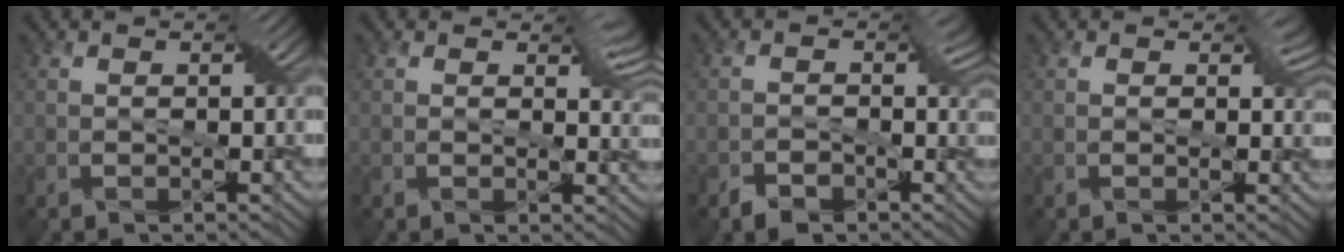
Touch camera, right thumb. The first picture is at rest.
{"total": 2.2, "force": [1.5, 0.8, 1.4], "torque": [-0.027, -0.001, 0.020]}
{"total": 2.2, "force": [-1.7, 1.0, 0.9], "torque": [-0.028, -0.005, -0.033]}
{"total": 0.8, "force": [0.7, 0.2, 0.1], "torque": [-0.003, 0.005, 0.007]}